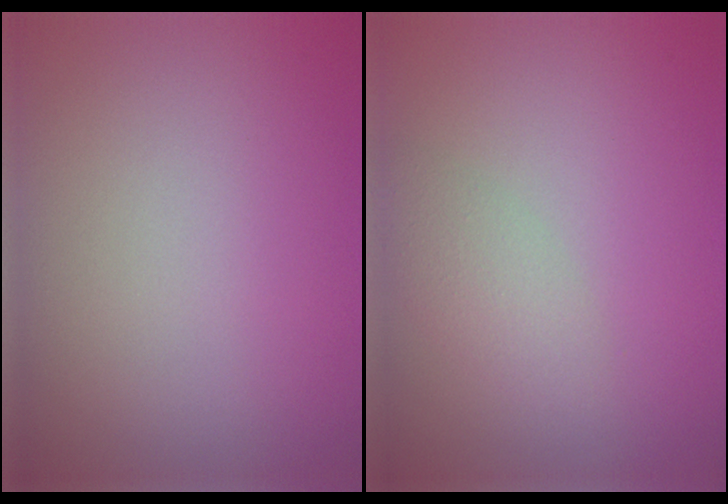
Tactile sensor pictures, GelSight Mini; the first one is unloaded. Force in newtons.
{"total": 2.1, "press": 2.1, "slide": 0.1}